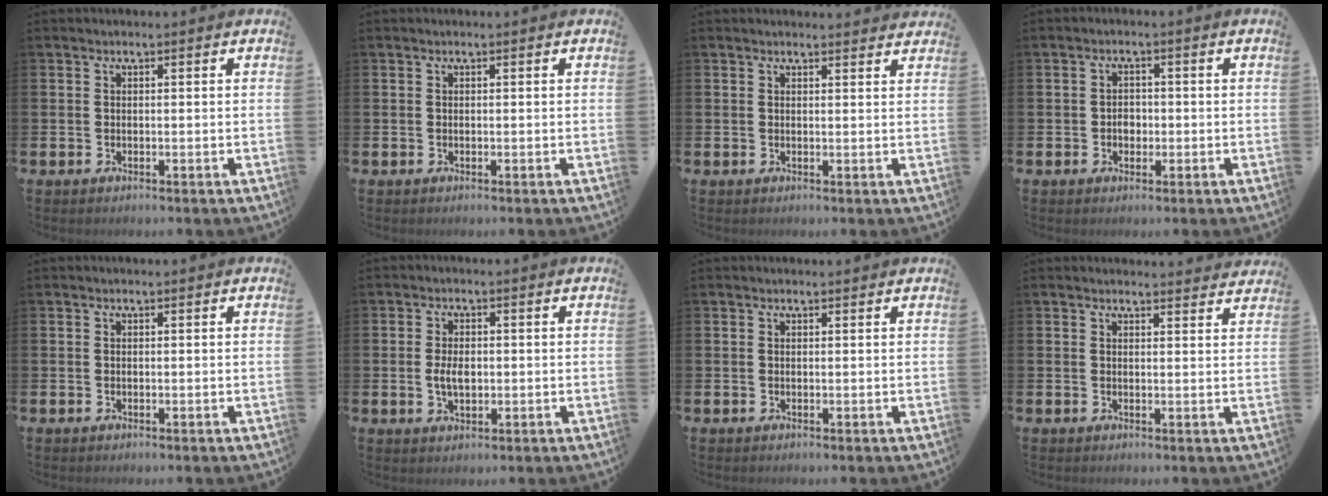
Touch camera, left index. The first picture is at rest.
{"total": 0.0}
{"total": 1.4, "force": [1.4, 0.1, -0.1], "torque": [0.011, -0.009, 0.023]}
{"total": 2.0, "force": [-0.4, 1.7, 1.1], "torque": [-0.002, -0.001, -0.015]}
{"total": 0.0}
{"total": 3.4, "force": [0.0, 2.0, 2.8], "torque": [-0.042, 0.002, -0.004]}
{"total": 0.0}
{"total": 2.2, "force": [2.2, 0.3, -0.1], "torque": [0.010, -0.015, 0.037]}